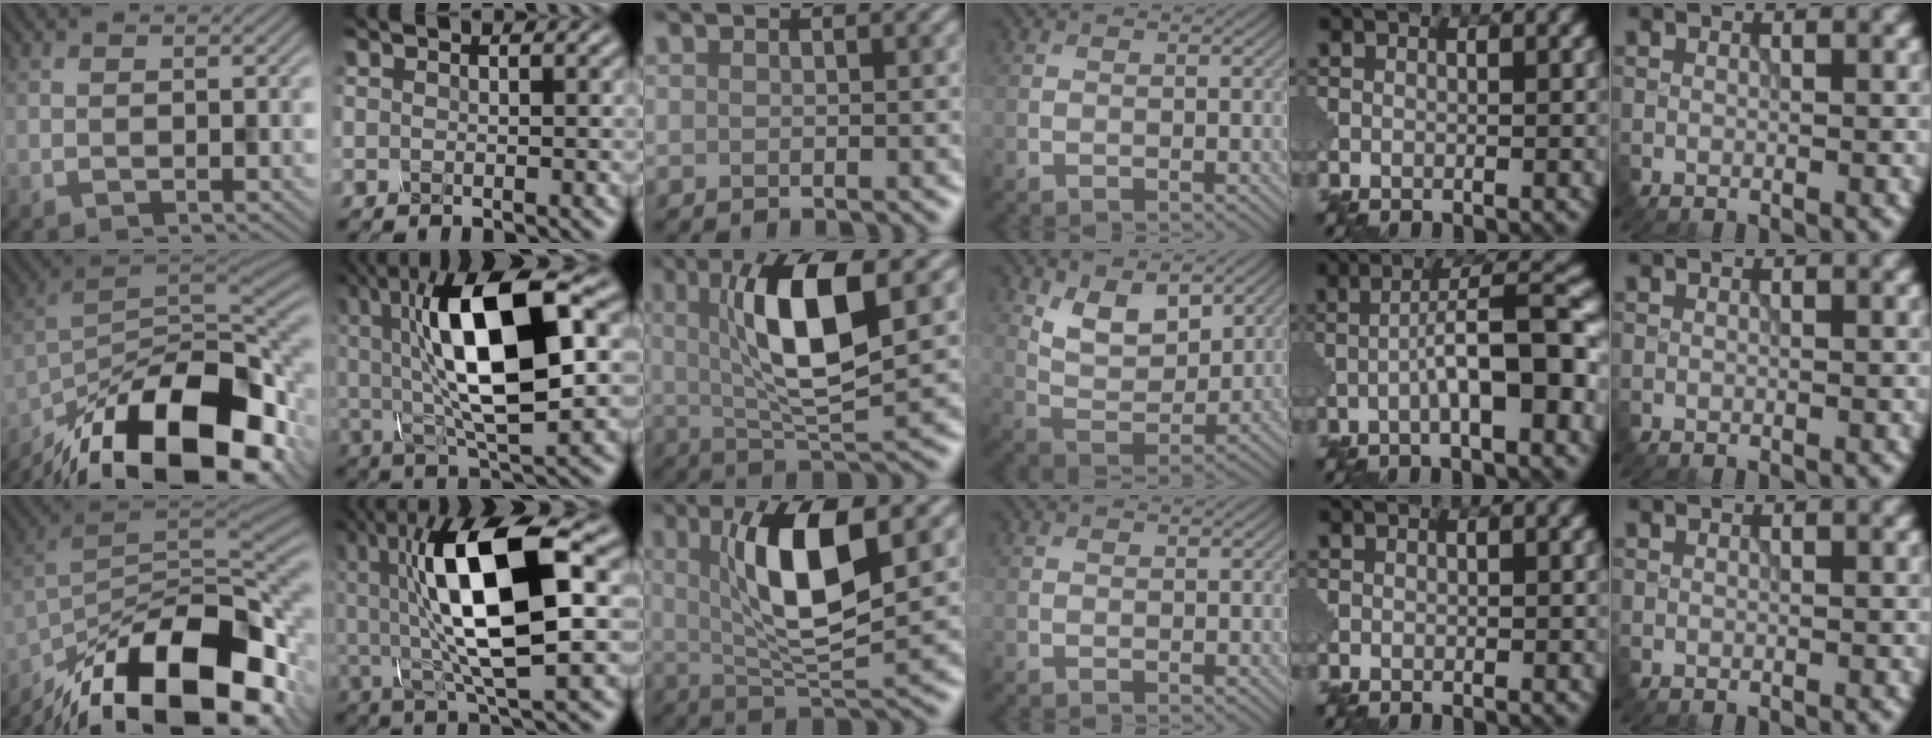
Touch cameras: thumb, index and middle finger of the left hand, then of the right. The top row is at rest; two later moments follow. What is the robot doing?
{"motion": "assemble", "object": "glue stick"}